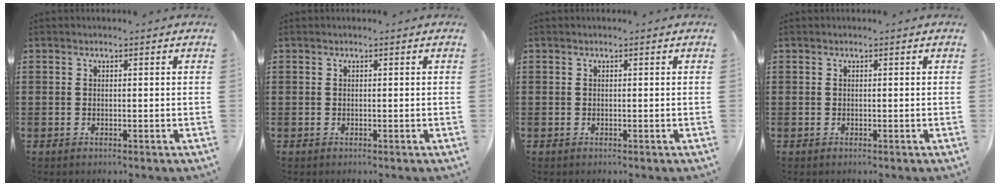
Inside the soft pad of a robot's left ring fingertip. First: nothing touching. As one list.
[{"total": 0.0}, {"total": 0.0}, {"total": 0.0}]